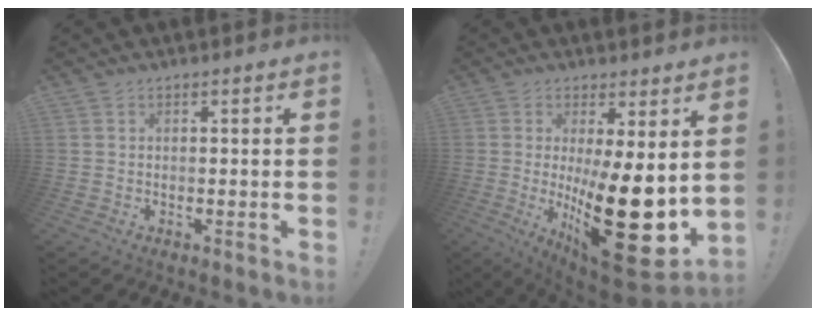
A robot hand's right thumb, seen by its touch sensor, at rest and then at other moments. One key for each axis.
{"total": 23.8, "fx": -3.2, "fy": 6.7, "fz": 22.6, "tx": -0.326, "ty": -0.026, "tz": -0.031}